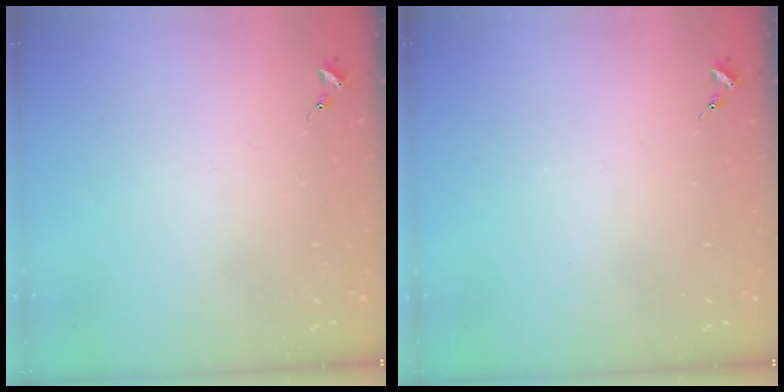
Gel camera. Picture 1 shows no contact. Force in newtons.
{"total": 0.0}